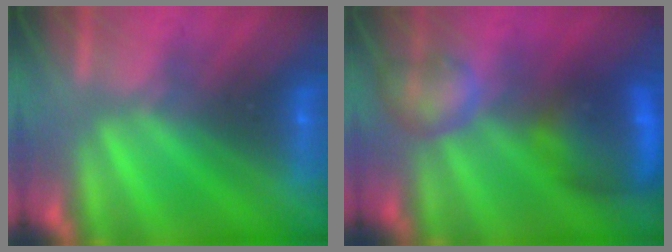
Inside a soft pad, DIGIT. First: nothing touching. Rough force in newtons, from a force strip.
{"total": 7.8}